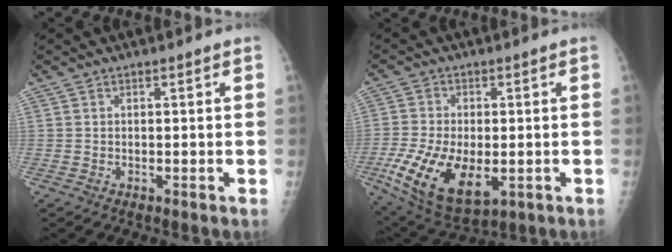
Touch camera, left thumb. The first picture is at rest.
{"total": 16.0, "force": [-4.1, 8.8, 12.7], "torque": [-0.244, -0.012, -0.054]}